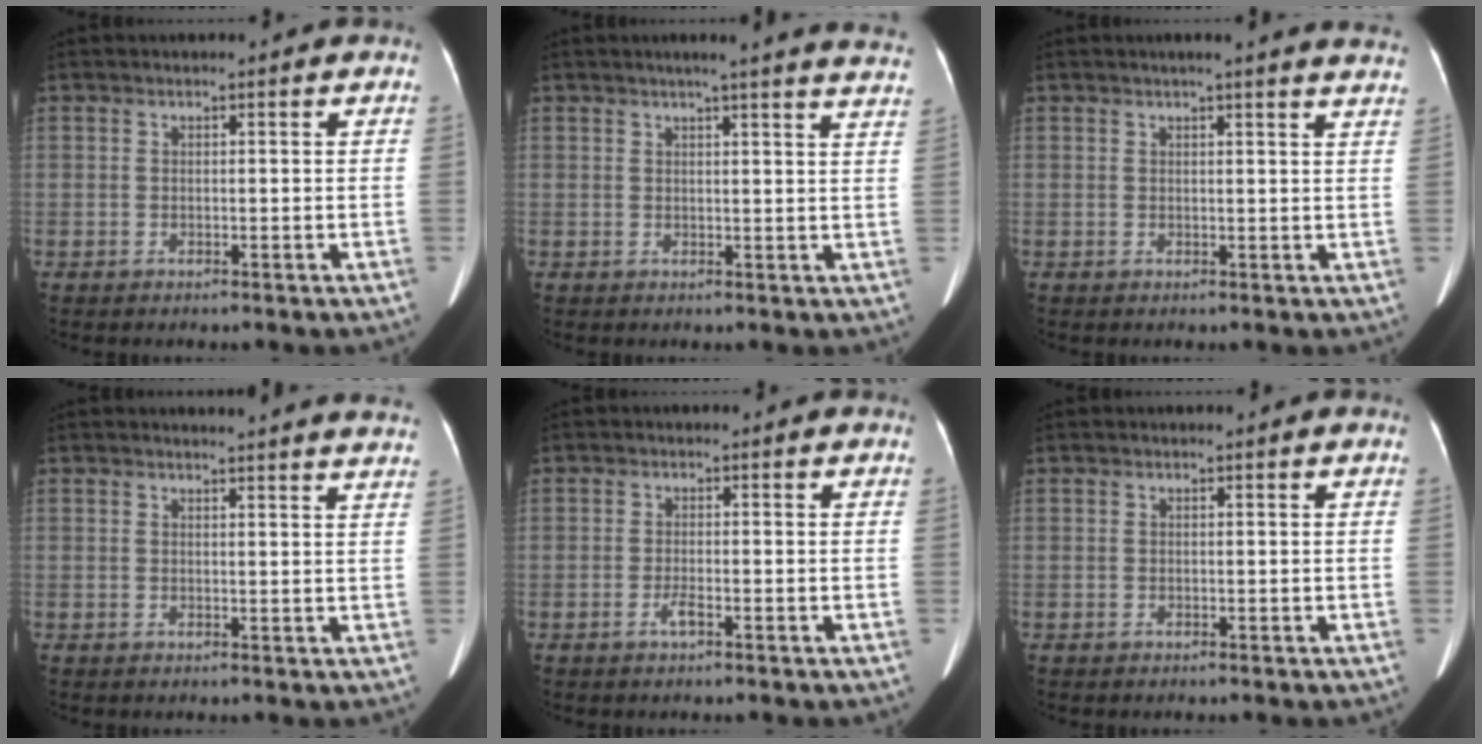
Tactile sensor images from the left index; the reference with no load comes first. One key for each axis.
{"total": 15.2, "fx": 13.6, "fy": 0.0, "fz": 6.7, "tx": -0.082, "ty": -0.026, "tz": 0.144}
{"total": 10.5, "fx": 9.5, "fy": 0.4, "fz": 4.5, "tx": -0.047, "ty": -0.007, "tz": 0.086}
{"total": 11.6, "fx": 11.3, "fy": 0.0, "fz": 2.7, "tx": -0.022, "ty": -0.036, "tz": 0.107}
{"total": 1.5, "fx": -0.9, "fy": 0.1, "fz": 1.2, "tx": -0.028, "ty": -0.003, "tz": -0.016}
{"total": 0.0}